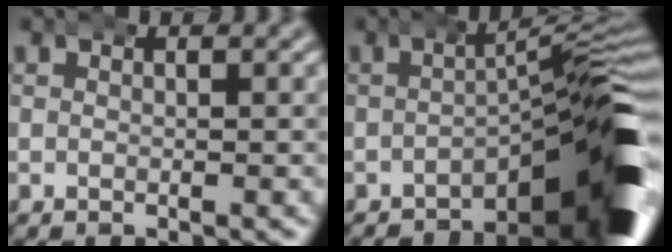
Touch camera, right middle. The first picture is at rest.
{"total": 14.2, "force": [-5.2, 4.9, 12.3], "torque": [-0.126, 0.005, -0.074]}